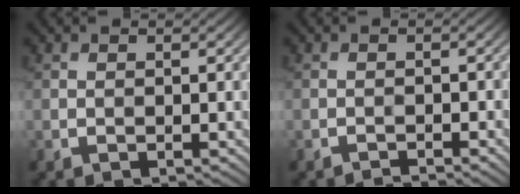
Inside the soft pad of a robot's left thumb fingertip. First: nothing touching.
{"total": 1.2, "force": [-1.1, 0.1, 0.4], "torque": [-0.004, 0.003, -0.022]}